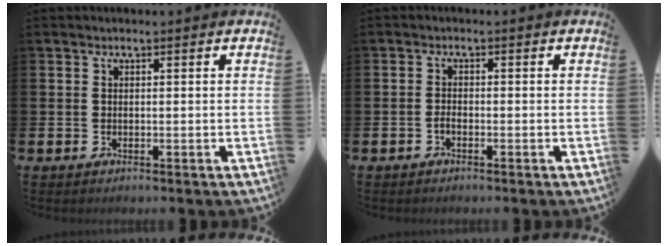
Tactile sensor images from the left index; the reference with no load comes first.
{"total": 1.0, "force": [-0.7, 0.3, 0.6], "torque": [-0.014, -0.001, -0.013]}